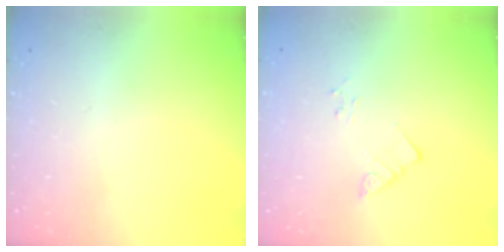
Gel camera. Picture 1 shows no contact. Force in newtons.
{"total": 2.2, "press": 2.2, "slide": 0.2}